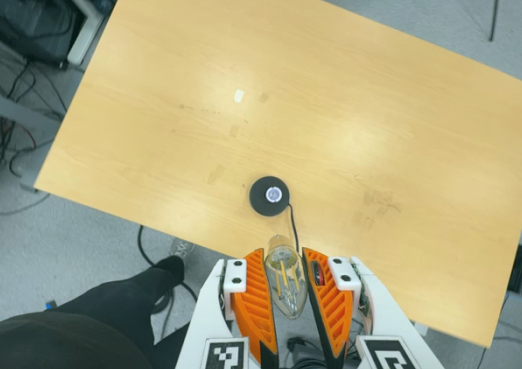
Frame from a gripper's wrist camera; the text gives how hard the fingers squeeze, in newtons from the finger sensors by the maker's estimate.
{"total": 14.5, "left": 16.8, "right": 12.2}